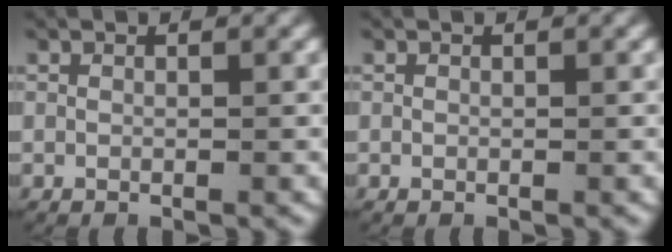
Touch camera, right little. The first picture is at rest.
{"total": 0.0}